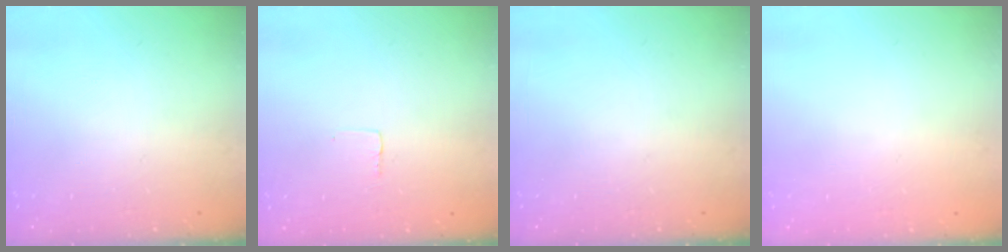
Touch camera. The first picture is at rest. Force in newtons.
{"total": 1.9, "press": 1.9, "slide": 0.1}
{"total": 0.0}
{"total": 0.0}